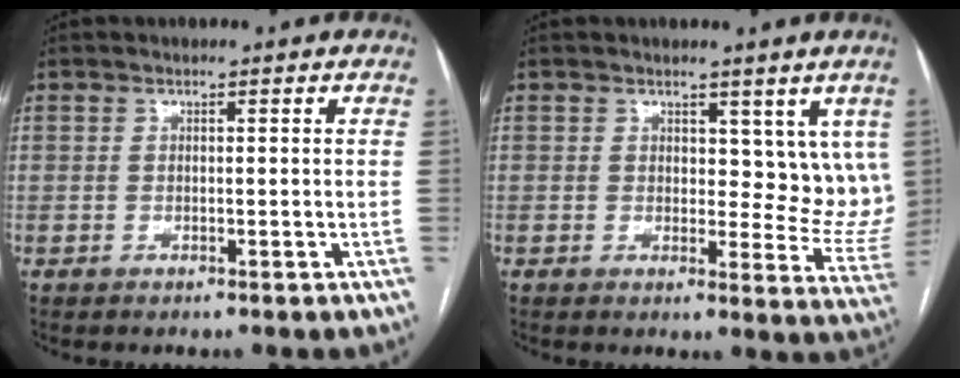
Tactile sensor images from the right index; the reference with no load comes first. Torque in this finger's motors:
{"motor_torque": [0.06, 0.07, -0.03, -0.01]}